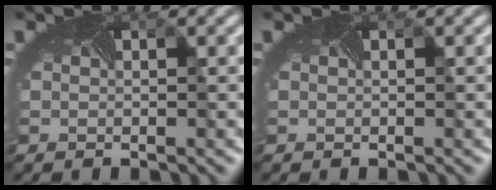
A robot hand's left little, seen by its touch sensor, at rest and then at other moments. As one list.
[{"total": 0.0}]